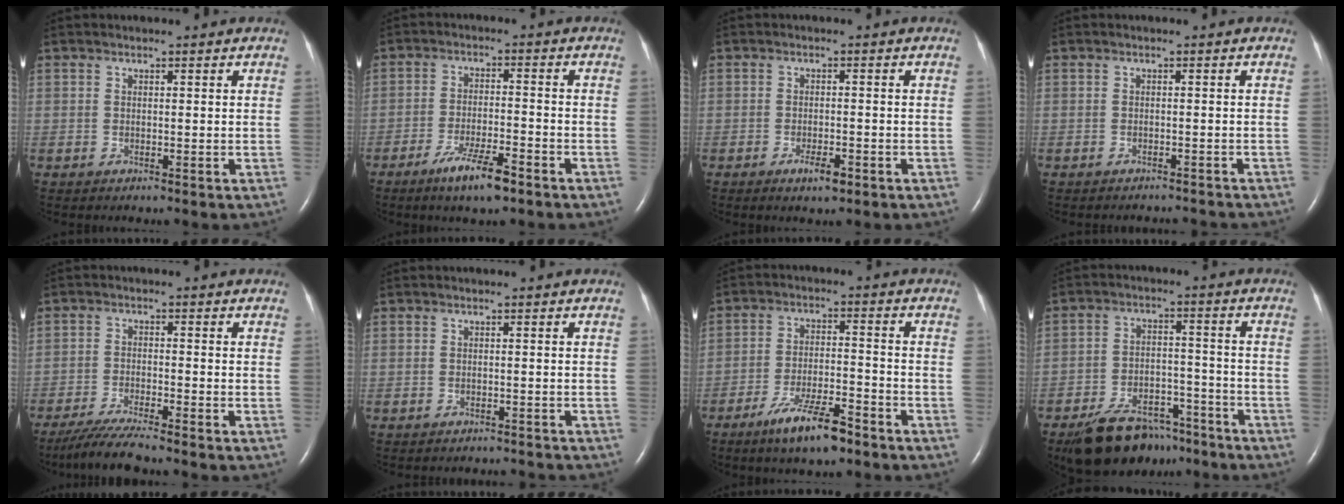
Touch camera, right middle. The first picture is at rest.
{"total": 7.0, "force": [-4.7, 1.0, 5.1], "torque": [-0.102, -0.010, -0.081]}
{"total": 2.8, "force": [-1.6, 0.8, 2.1], "torque": [-0.039, -0.001, -0.026]}
{"total": 4.5, "force": [-4.3, 1.1, 0.6], "torque": [-0.001, -0.002, -0.045]}
{"total": 6.1, "force": [-5.3, -0.7, 2.9], "torque": [-0.057, -0.025, -0.099]}
{"total": 5.4, "force": [-5.2, 1.3, 0.7], "torque": [-0.001, -0.003, -0.054]}
{"total": 8.9, "force": [-6.3, 1.6, 6.1], "torque": [-0.118, -0.012, -0.111]}
{"total": 13.4, "force": [-10.6, 5.8, 5.7], "torque": [-0.085, 0.017, -0.167]}